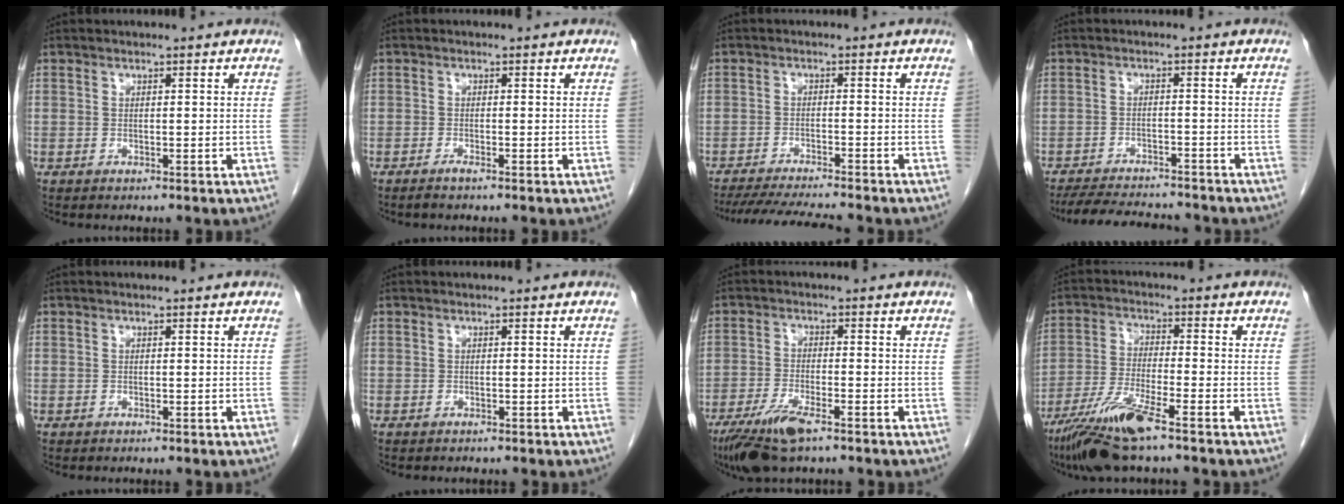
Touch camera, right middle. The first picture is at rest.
{"total": 1.1, "force": [-0.9, -0.1, 0.7], "torque": [-0.015, -0.001, -0.018]}
{"total": 9.3, "force": [-8.5, -0.2, 3.7], "torque": [-0.058, -0.013, -0.137]}
{"total": 11.1, "force": [-10.2, 1.9, 3.7], "torque": [-0.062, -0.004, -0.147]}
{"total": 0.0}
{"total": 0.6, "force": [-0.6, 0.3, 0.1], "torque": [-0.011, 0.001, -0.010]}
{"total": 7.8, "force": [-5.2, 1.7, 5.6], "torque": [-0.111, -0.016, -0.092]}
{"total": 10.1, "force": [-6.8, 0.6, 7.4], "torque": [-0.154, -0.027, -0.128]}